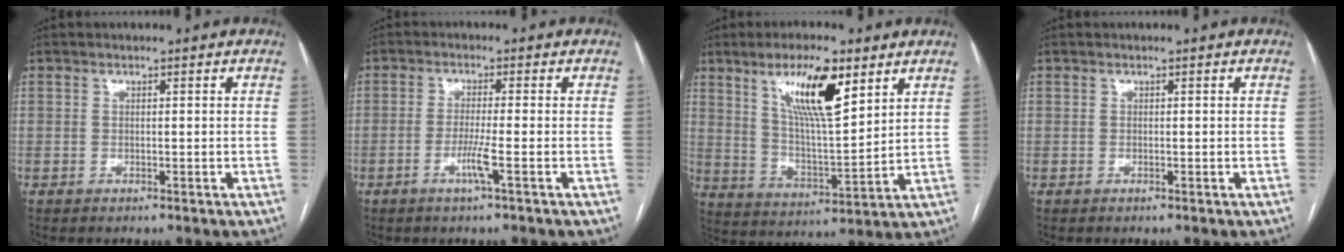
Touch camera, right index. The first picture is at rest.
{"total": 3.5, "force": [-1.5, -0.6, 3.1], "torque": [-0.062, -0.007, -0.033]}
{"total": 12.9, "force": [7.1, 2.6, 10.5], "torque": [-0.189, -0.001, 0.129]}
{"total": 0.0}